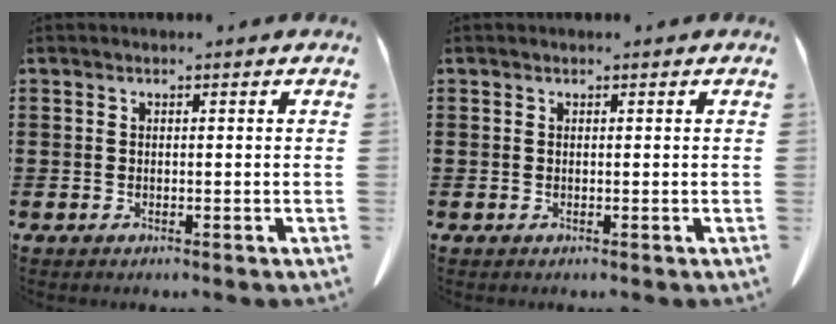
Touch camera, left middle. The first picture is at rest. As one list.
[{"total": 0.0}]